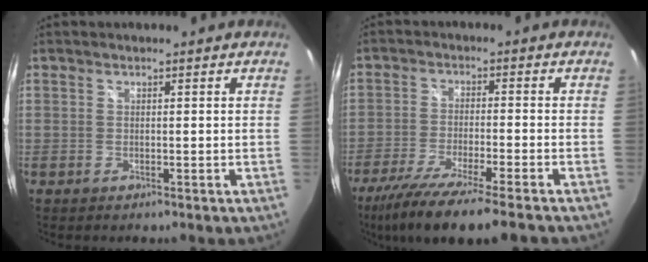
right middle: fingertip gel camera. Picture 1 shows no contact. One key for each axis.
{"total": 13.2, "fx": -10.4, "fy": -0.1, "fz": 8.0, "tx": -0.169, "ty": -0.040, "tz": -0.180}